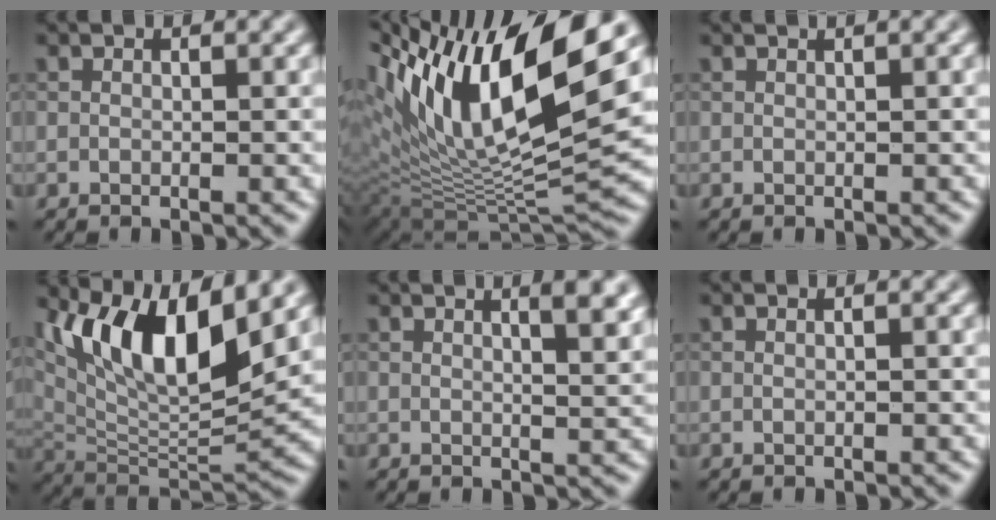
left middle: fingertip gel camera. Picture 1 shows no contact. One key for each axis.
{"total": 15.8, "fx": 6.1, "fy": 5.4, "fz": 13.5, "tx": -0.238, "ty": 0.009, "tz": 0.108}
{"total": 1.1, "fx": 0.6, "fy": 0.3, "fz": 0.8, "tx": -0.010, "ty": 0.001, "tz": 0.001}
{"total": 11.3, "fx": 5.7, "fy": 3.7, "fz": 9.0, "tx": -0.152, "ty": -0.006, "tz": 0.108}
{"total": 4.9, "fx": 2.3, "fy": 1.8, "fz": 3.8, "tx": -0.025, "ty": 0.018, "tz": 0.011}
{"total": 1.1, "fx": 0.3, "fy": 0.5, "fz": 0.9, "tx": -0.007, "ty": -0.004, "tz": -0.004}